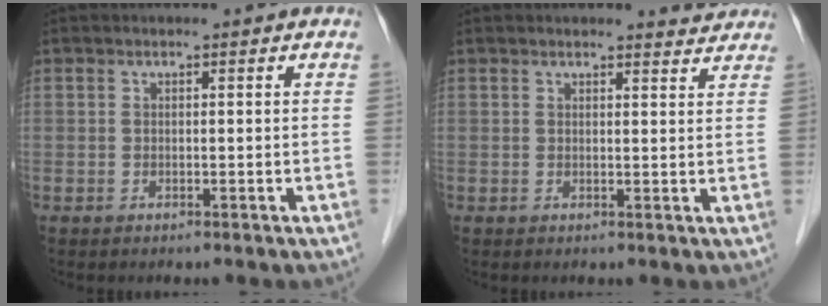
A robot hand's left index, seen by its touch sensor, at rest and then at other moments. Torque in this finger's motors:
{"motor_torque": [1.04, -1.06, 0.21, 0.05]}